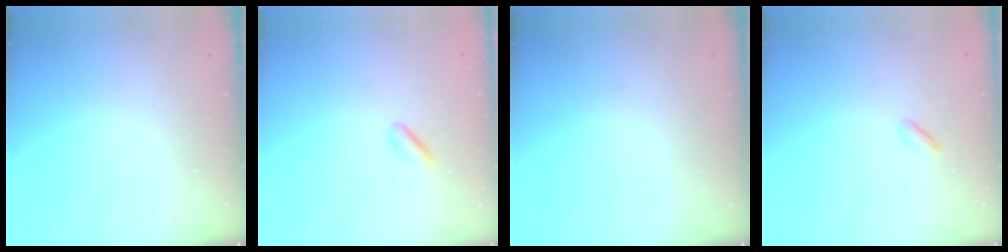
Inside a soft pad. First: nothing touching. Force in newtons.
{"total": 1.8, "press": 1.6, "slide": 0.8}
{"total": 0.0}
{"total": 1.9, "press": 1.8, "slide": 0.6}